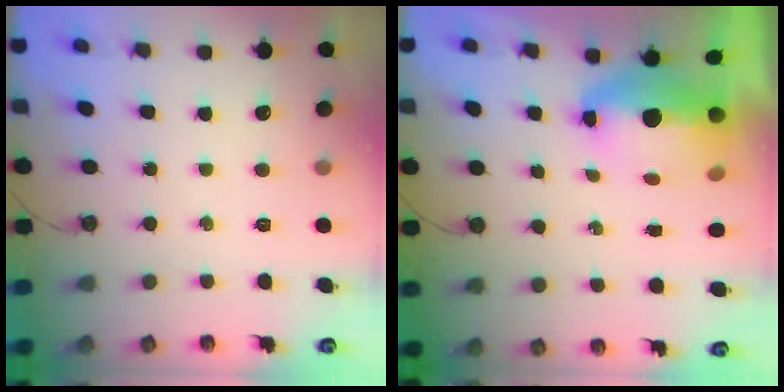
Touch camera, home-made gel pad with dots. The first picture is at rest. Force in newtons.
{"total": 8.2, "press": 8.2, "slide": 1.0}